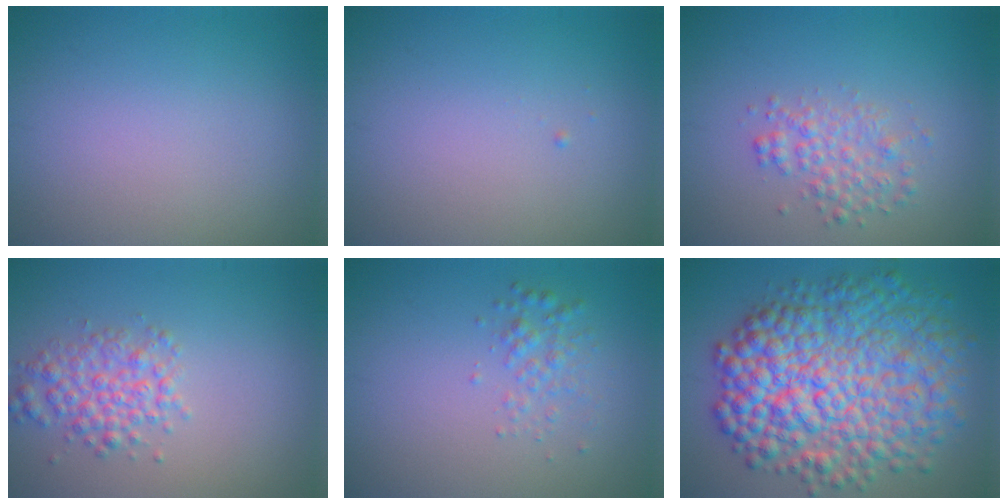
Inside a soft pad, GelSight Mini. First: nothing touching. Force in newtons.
{"total": 0.0}
{"total": 2.5, "press": 2.5, "slide": 0.1}
{"total": 3.0, "press": 3.0, "slide": 0.1}
{"total": 1.7, "press": 1.7, "slide": 0.1}
{"total": 11.8, "press": 11.8, "slide": 0.1}